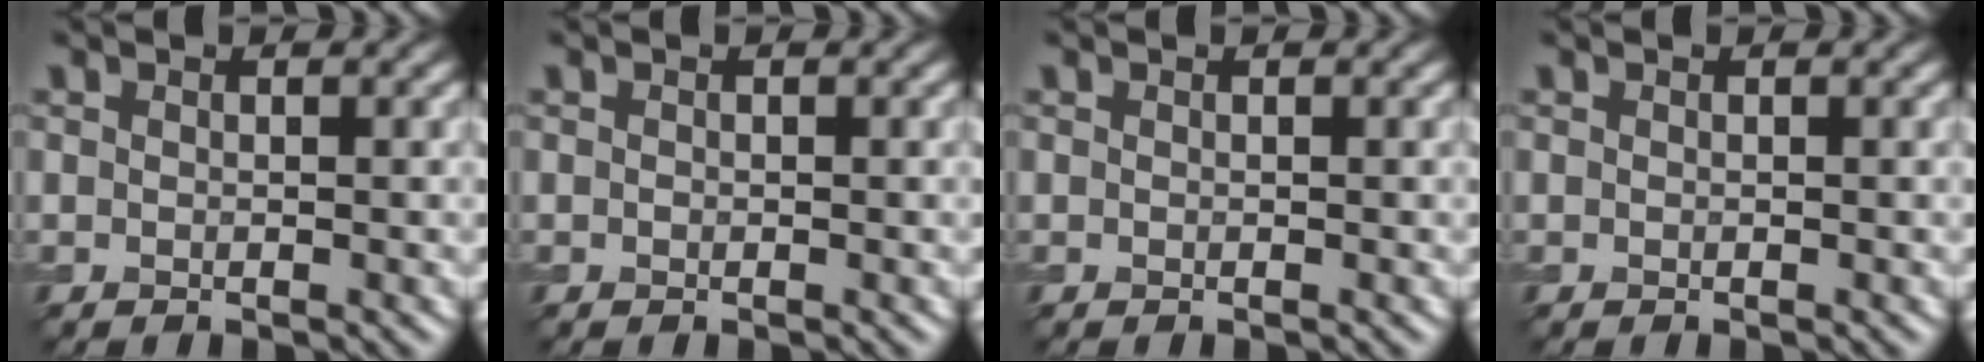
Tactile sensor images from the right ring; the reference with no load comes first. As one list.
[{"total": 0.0}, {"total": 0.0}, {"total": 0.0}]